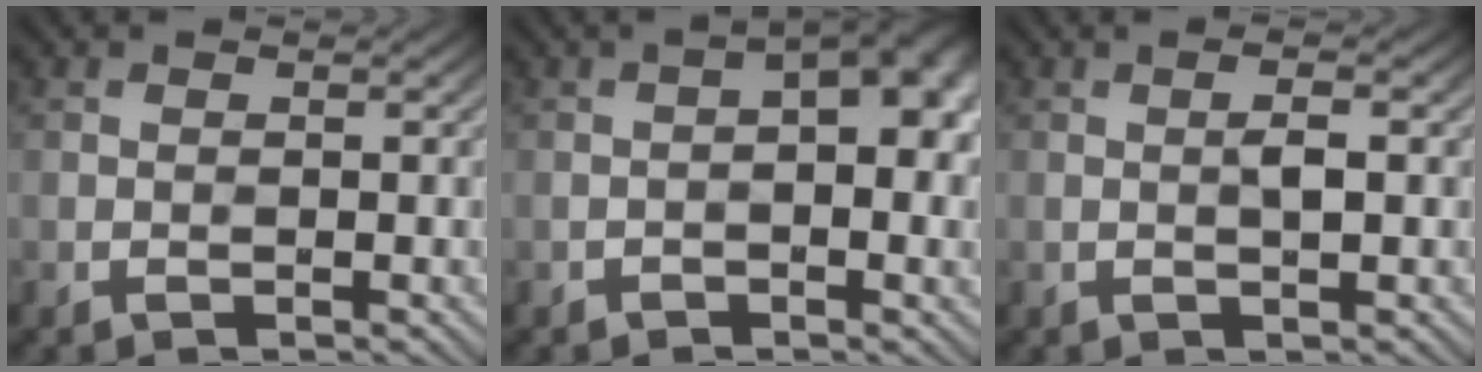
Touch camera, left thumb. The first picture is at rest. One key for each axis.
{"total": 5.7, "fx": 0.1, "fy": 2.0, "fz": 5.3, "tx": -0.076, "ty": 0.008, "tz": 0.006}
{"total": 1.8, "fx": 1.0, "fy": -0.1, "fz": 1.5, "tx": -0.026, "ty": 0.011, "tz": 0.010}